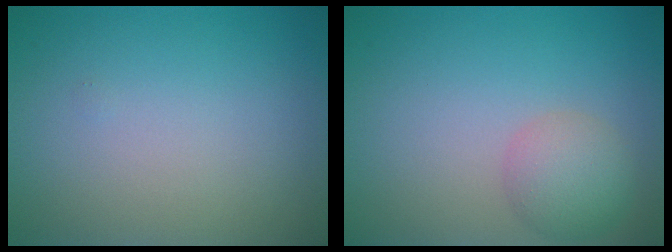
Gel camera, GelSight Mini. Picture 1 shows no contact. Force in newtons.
{"total": 3.1, "press": 3.1, "slide": 0.2}